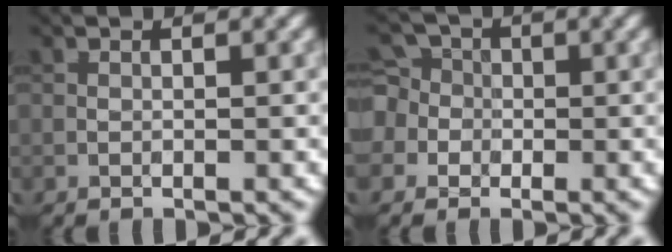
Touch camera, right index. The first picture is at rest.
{"total": 6.5, "force": [0.3, 6.0, 2.4], "torque": [-0.046, 0.037, -0.041]}